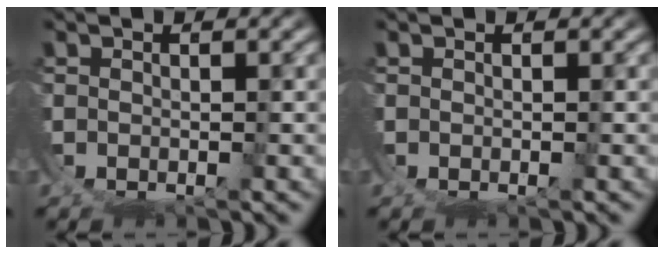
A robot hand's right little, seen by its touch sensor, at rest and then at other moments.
{"total": 0.0}